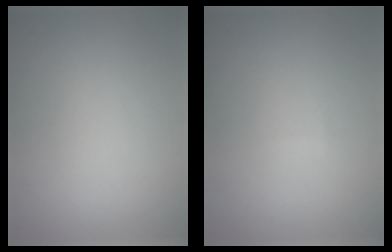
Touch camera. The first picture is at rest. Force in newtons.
{"total": 0.0}